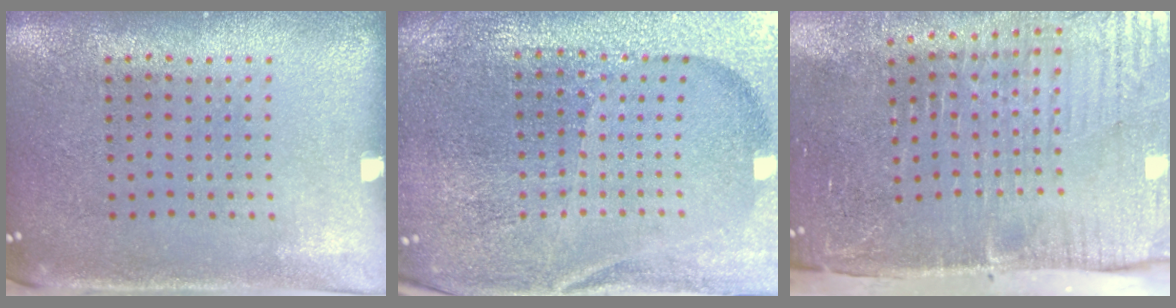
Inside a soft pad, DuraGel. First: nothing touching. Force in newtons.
{"total": 4.9, "press": 4.6, "slide": 1.6}
{"total": 5.2, "press": 4.4, "slide": 2.8}